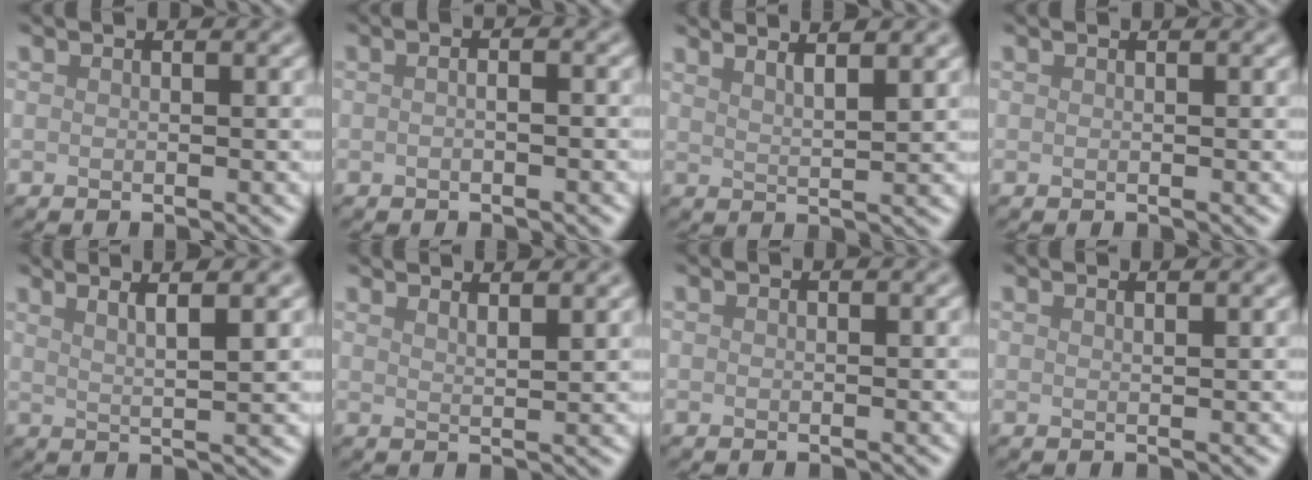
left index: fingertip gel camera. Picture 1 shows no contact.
{"total": 2.2, "force": [0.4, 1.1, 1.9], "torque": [-0.008, 0.007, -0.019]}
{"total": 4.6, "force": [3.3, 1.4, 2.9], "torque": [-0.014, 0.025, 0.020]}
{"total": 0.0}
{"total": 4.6, "force": [2.6, 0.8, 3.7], "torque": [-0.050, 0.013, 0.028]}
{"total": 3.3, "force": [2.7, 1.0, 1.7], "torque": [0.003, 0.013, 0.016]}
{"total": 0.0}
{"total": 1.6, "force": [1.2, 0.5, 0.9], "torque": [-0.001, 0.002, 0.001]}